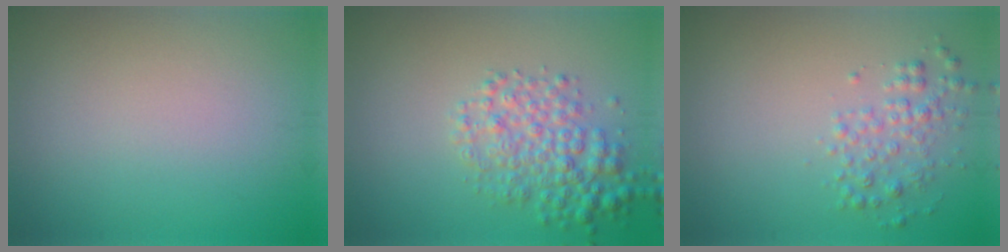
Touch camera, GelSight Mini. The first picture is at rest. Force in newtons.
{"total": 4.2, "press": 4.2, "slide": 0.1}
{"total": 2.2, "press": 2.2, "slide": 0.1}